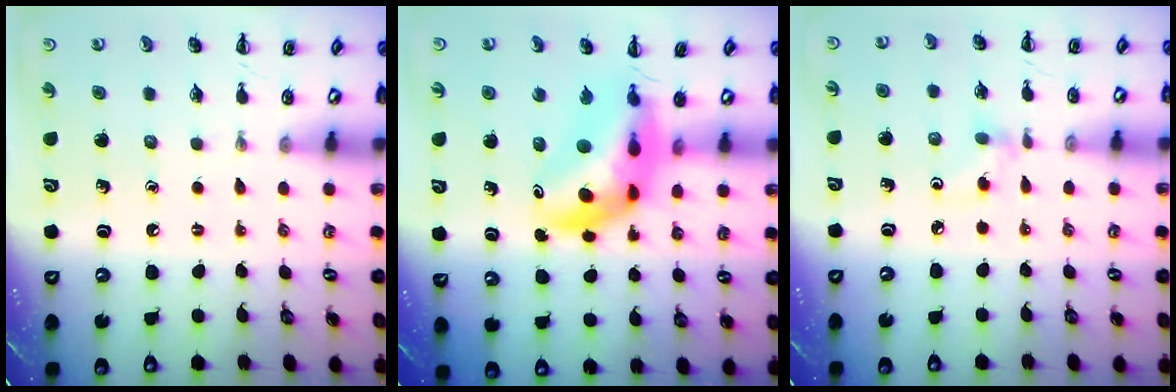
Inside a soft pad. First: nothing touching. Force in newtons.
{"total": 9.9, "press": 9.5, "slide": 2.9}
{"total": 2.5, "press": 2.4, "slide": 0.9}